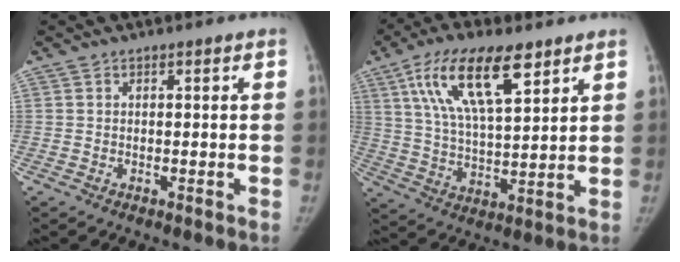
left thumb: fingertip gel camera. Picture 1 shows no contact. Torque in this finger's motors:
{"motor_torque": [0.48, 0.15, 1.74, -1.04, 0.17]}